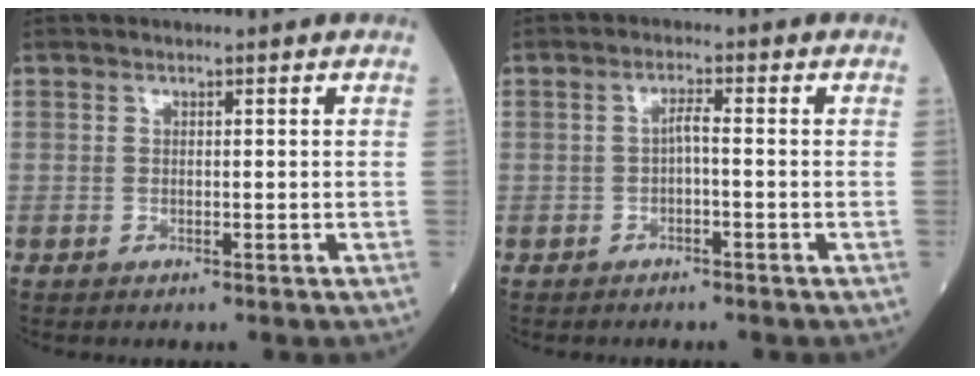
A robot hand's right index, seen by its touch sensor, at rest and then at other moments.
{"total": 1.7, "force": [-0.5, 0.2, 1.6], "torque": [-0.028, 0.004, -0.011]}